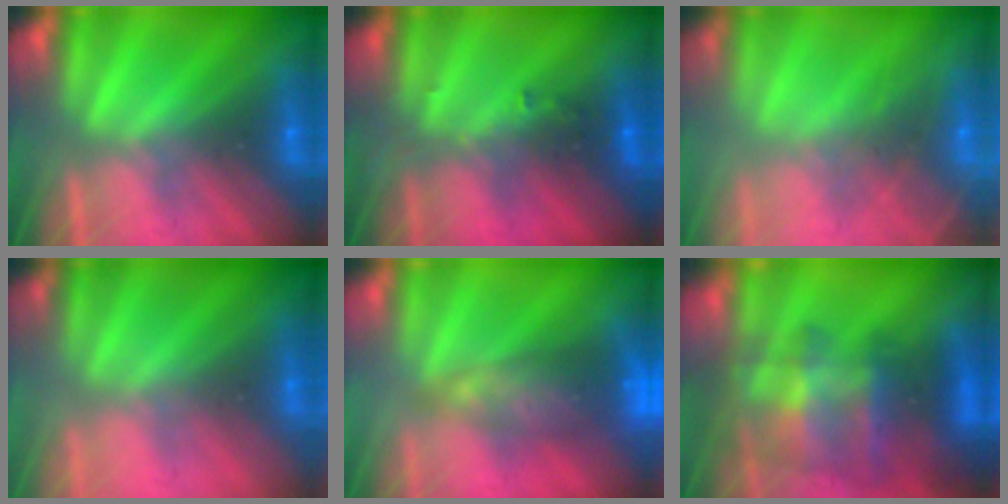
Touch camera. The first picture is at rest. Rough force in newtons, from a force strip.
{"total": 2.7}
{"total": 7.0}
{"total": 2.5}
{"total": 7.3}
{"total": 7.6}